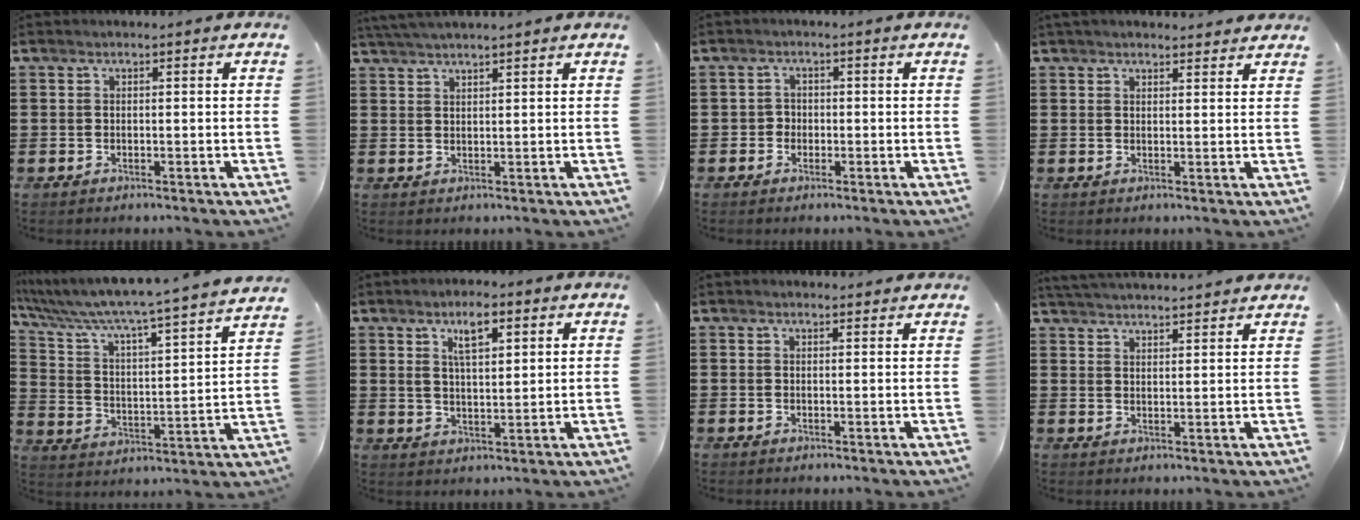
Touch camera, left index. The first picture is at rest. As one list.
[{"total": 2.4, "force": [2.3, -0.3, 0.5], "torque": [-0.016, 0.001, 0.045]}, {"total": 1.7, "force": [-0.7, 1.6, 0.3], "torque": [-0.012, 0.004, -0.017]}, {"total": 2.1, "force": [2.1, 0.3, 0.3], "torque": [-0.011, 0.001, 0.040]}, {"total": 5.9, "force": [5.4, -0.6, 2.4], "torque": [-0.075, -0.058, 0.080]}, {"total": 6.4, "force": [3.3, 2.2, 4.9], "torque": [-0.090, 0.005, 0.053]}, {"total": 0.9, "force": [0.9, 0.2, 0.1], "torque": [-0.005, 0.001, 0.018]}, {"total": 3.5, "force": [3.5, -0.3, 0.2], "torque": [-0.015, -0.013, 0.063]}]